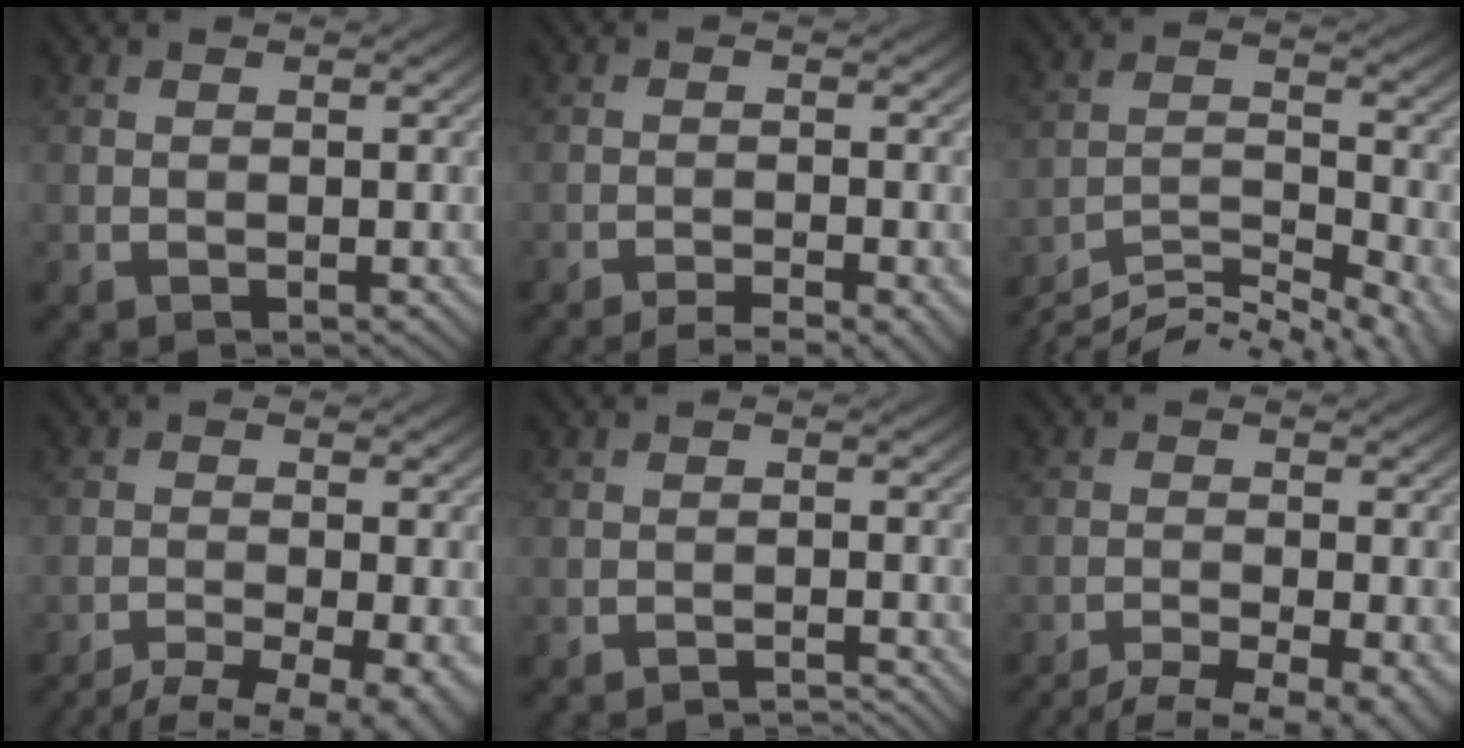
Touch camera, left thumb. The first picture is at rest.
{"total": 5.0, "force": [-3.7, 0.8, 3.3], "torque": [-0.055, 0.005, -0.062]}
{"total": 11.4, "force": [-9.6, 2.4, 5.6], "torque": [-0.103, -0.003, -0.154]}
{"total": 9.7, "force": [-7.9, 2.4, 5.1], "torque": [-0.076, -0.017, -0.098]}
{"total": 2.1, "force": [-2.0, 0.1, 0.6], "torque": [0.000, 0.006, -0.036]}
{"total": 9.2, "force": [-7.6, 1.9, 4.9], "torque": [-0.078, -0.015, -0.097]}